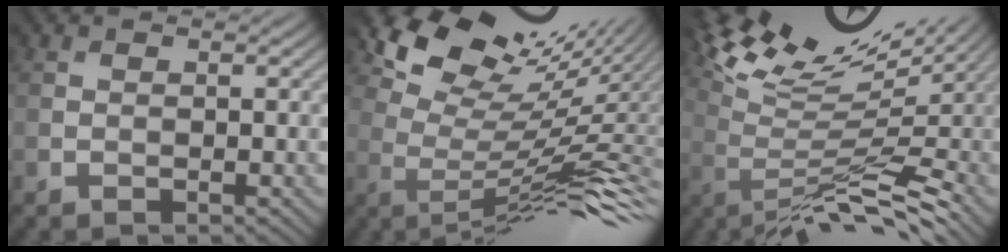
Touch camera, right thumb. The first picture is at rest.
{"total": 14.1, "force": [7.7, 4.6, 10.8], "torque": [-0.165, 0.009, 0.143]}
{"total": 11.6, "force": [4.5, 2.7, 10.4], "torque": [-0.181, 0.016, 0.098]}